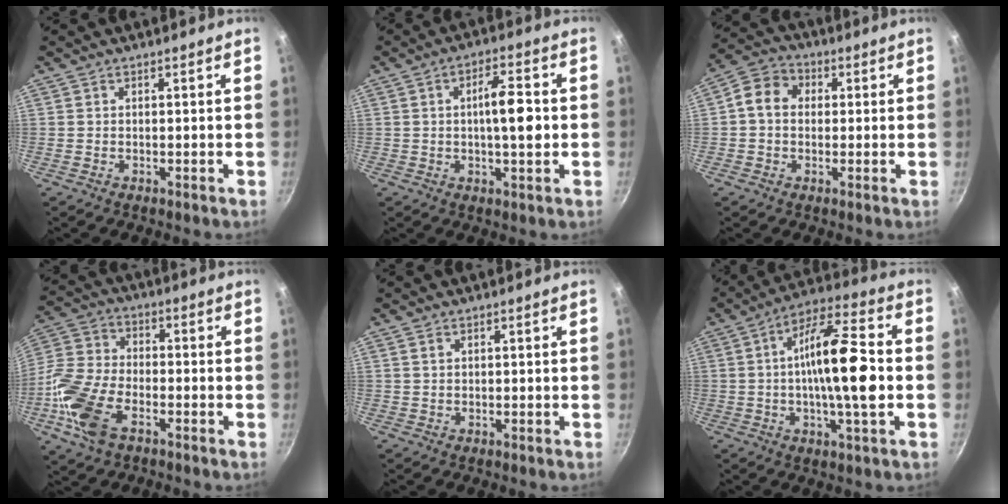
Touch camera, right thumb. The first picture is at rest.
{"total": 7.8, "force": [0.0, 2.4, 7.4], "torque": [-0.109, 0.014, -0.003]}
{"total": 7.2, "force": [0.6, 6.0, 3.9], "torque": [-0.051, 0.016, -0.009]}
{"total": 14.4, "force": [-5.9, 7.8, 10.6], "torque": [-0.224, 0.026, -0.132]}
{"total": 0.8, "force": [0.5, 0.4, 0.4], "torque": [-0.006, -0.001, 0.010]}
{"total": 16.2, "force": [-0.7, 4.3, 15.5], "torque": [-0.258, 0.028, -0.023]}